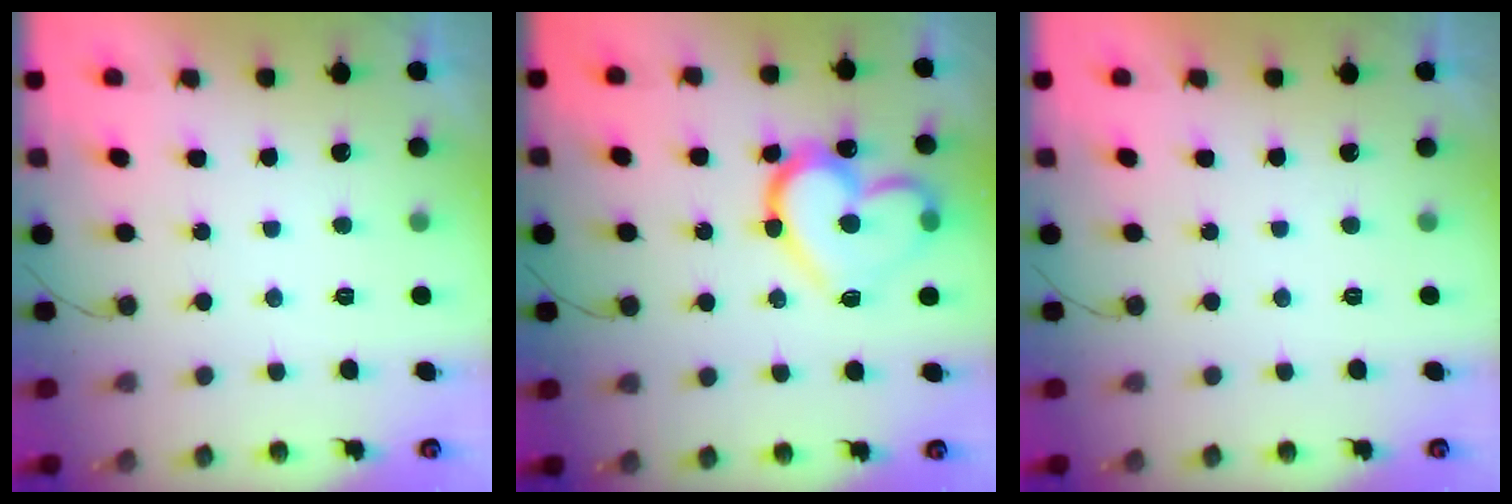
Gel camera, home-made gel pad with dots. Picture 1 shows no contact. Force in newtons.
{"total": 17.6, "press": 17.6, "slide": 1.6}
{"total": 1.8, "press": 1.8, "slide": 0.1}